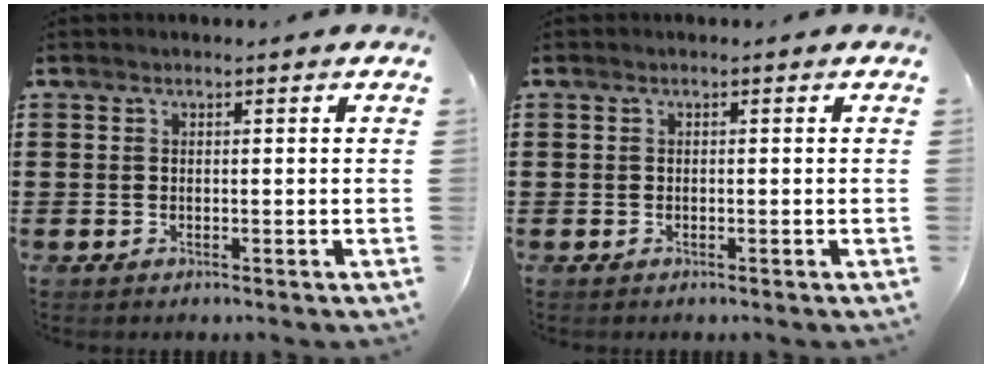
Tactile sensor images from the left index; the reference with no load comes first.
{"total": 0.0}